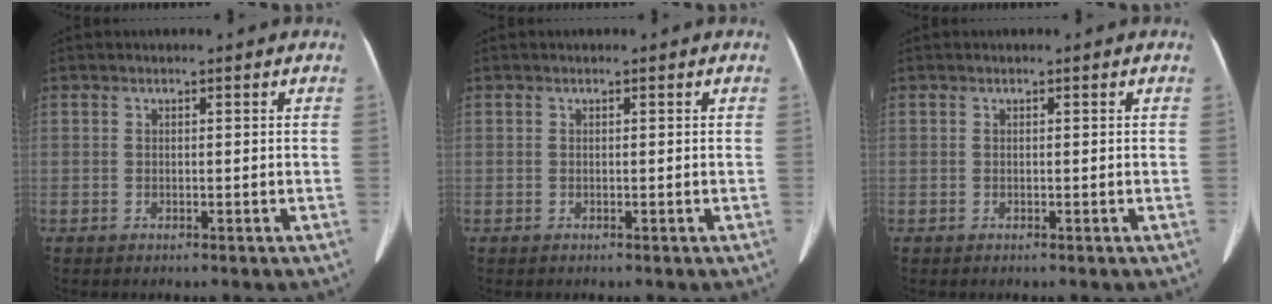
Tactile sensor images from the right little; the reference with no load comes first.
{"total": 0.0}
{"total": 0.0}